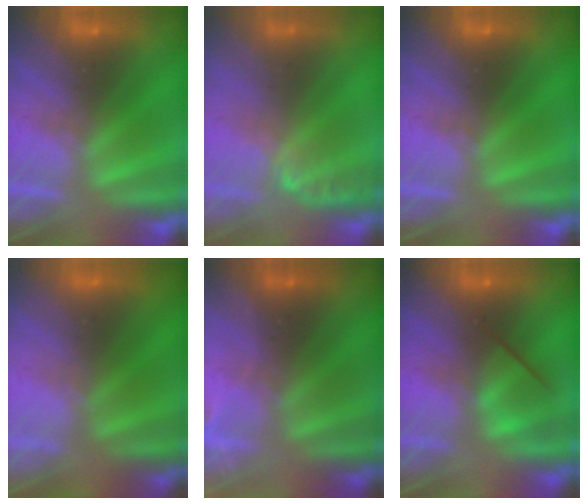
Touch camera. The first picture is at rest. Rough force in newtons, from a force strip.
{"total": 1.1}
{"total": 0.0}
{"total": 2.4}
{"total": 2.9}
{"total": 2.8}